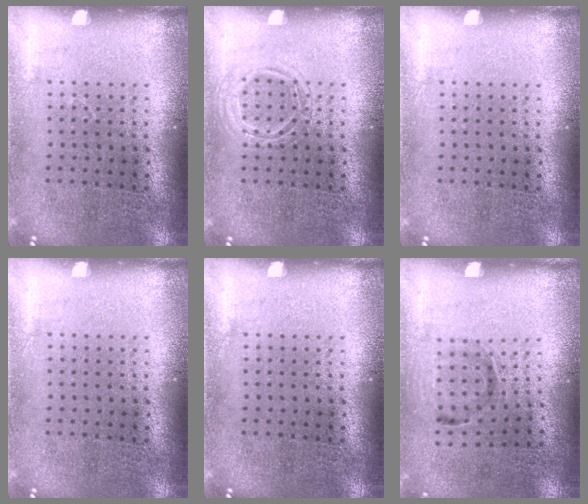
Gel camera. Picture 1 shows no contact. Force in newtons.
{"total": 1.3, "press": 1.3, "slide": 0.2}
{"total": 0.0}
{"total": 0.0}
{"total": 0.0}
{"total": 0.9, "press": 0.7, "slide": 0.6}